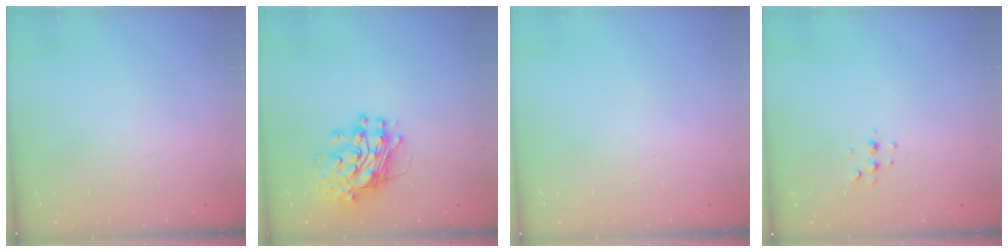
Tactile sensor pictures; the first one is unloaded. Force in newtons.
{"total": 13.1, "press": 13.1, "slide": 1.3}
{"total": 0.0}
{"total": 4.4, "press": 4.0, "slide": 1.8}